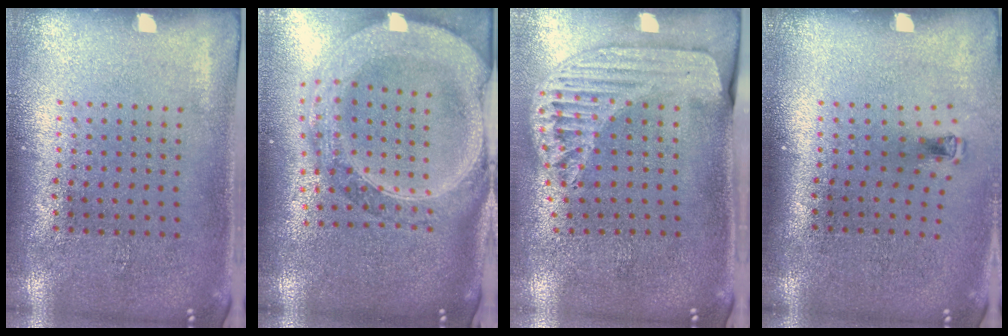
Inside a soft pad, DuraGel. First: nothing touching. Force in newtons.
{"total": 3.3, "press": 2.7, "slide": 1.9}
{"total": 1.6, "press": 1.5, "slide": 0.4}
{"total": 0.6, "press": 0.3, "slide": 0.5}